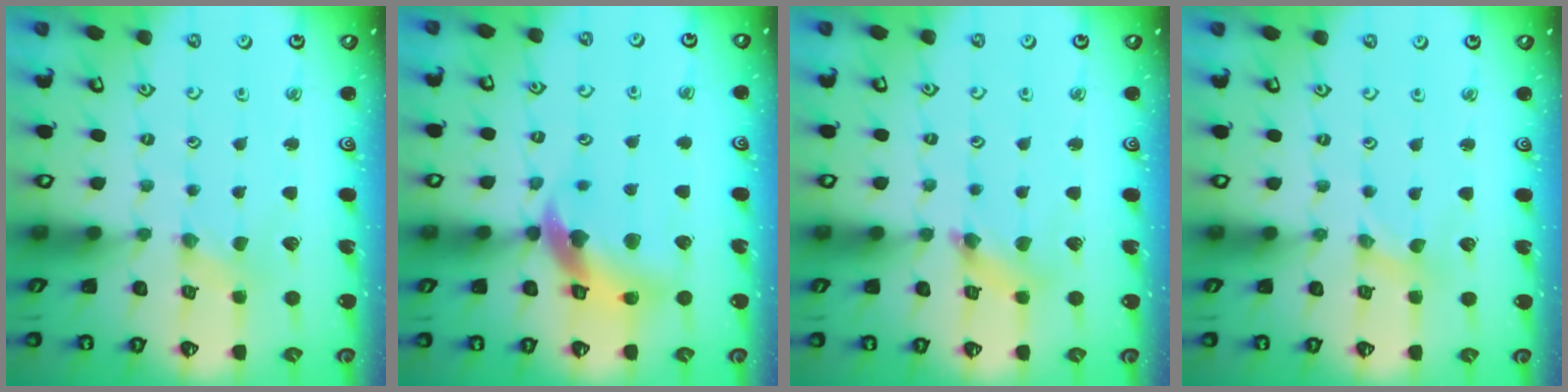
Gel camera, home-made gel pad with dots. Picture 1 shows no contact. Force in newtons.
{"total": 12.9, "press": 12.8, "slide": 1.8}
{"total": 4.2, "press": 4.2, "slide": 0.4}
{"total": 0.0}